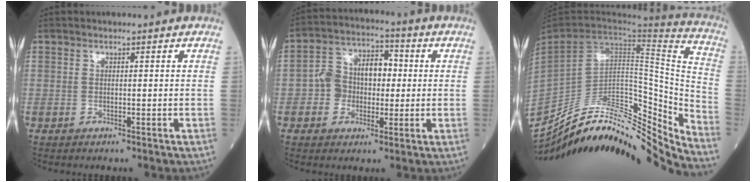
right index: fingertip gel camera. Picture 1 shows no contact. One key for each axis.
{"total": 8.2, "fx": -0.4, "fy": 6.0, "fz": 5.5, "tx": -0.092, "ty": 0.037, "tz": -0.009}
{"total": 29.2, "fx": -25.8, "fy": 4.5, "fz": 12.9, "tx": -0.176, "ty": 0.008, "tz": -0.386}